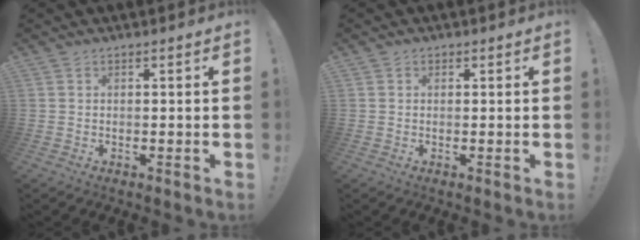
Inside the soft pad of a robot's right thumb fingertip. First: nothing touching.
{"total": 0.7, "force": [0.2, 0.6, 0.0], "torque": [0.009, -0.001, 0.002]}